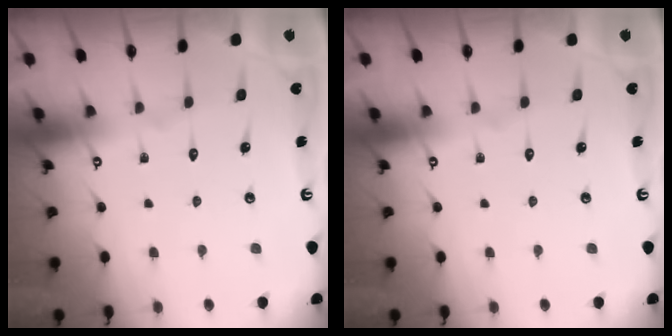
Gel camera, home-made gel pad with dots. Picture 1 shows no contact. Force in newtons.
{"total": 0.0}